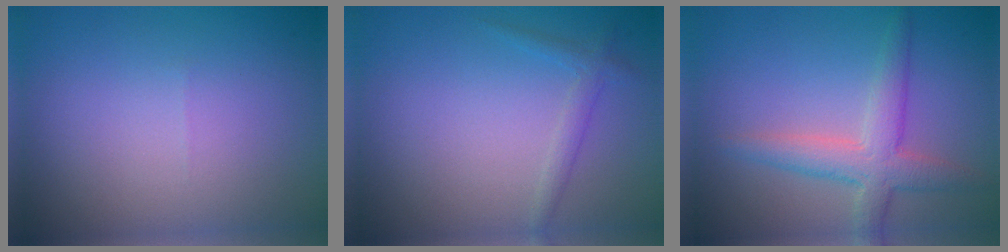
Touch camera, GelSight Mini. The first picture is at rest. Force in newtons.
{"total": 1.4, "press": 1.4, "slide": 0.0}
{"total": 3.9, "press": 3.9, "slide": 0.2}